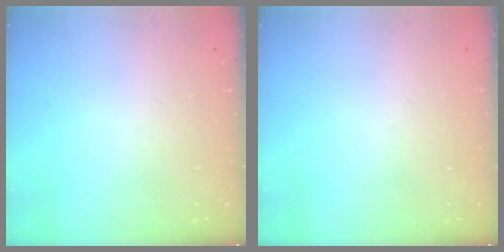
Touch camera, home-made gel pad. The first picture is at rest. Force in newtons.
{"total": 0.0}